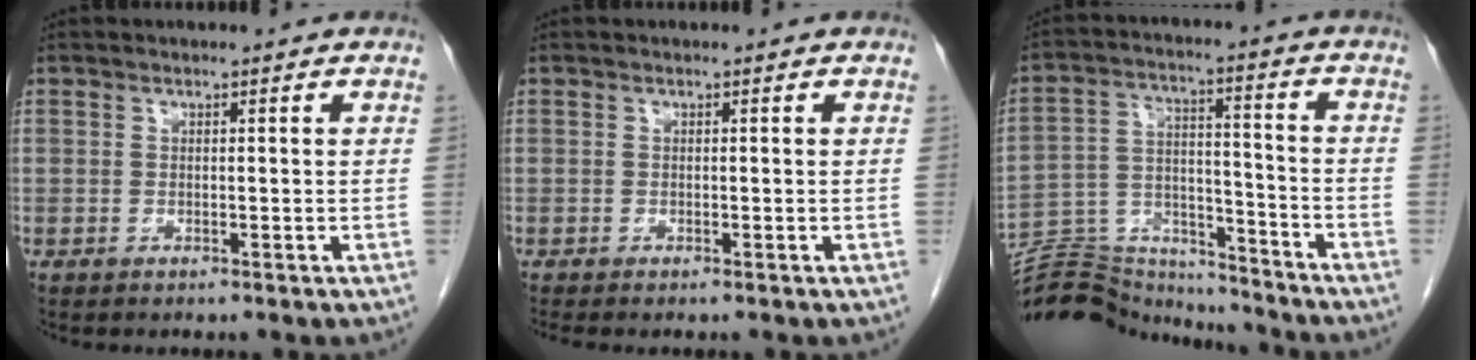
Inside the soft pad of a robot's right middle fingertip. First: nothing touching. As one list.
[{"total": 0.5, "force": [-0.5, 0.0, 0.2], "torque": [-0.001, 0.000, -0.007]}, {"total": 19.8, "force": [-18.9, 4.0, 4.2], "torque": [-0.114, 0.018, -0.299]}]